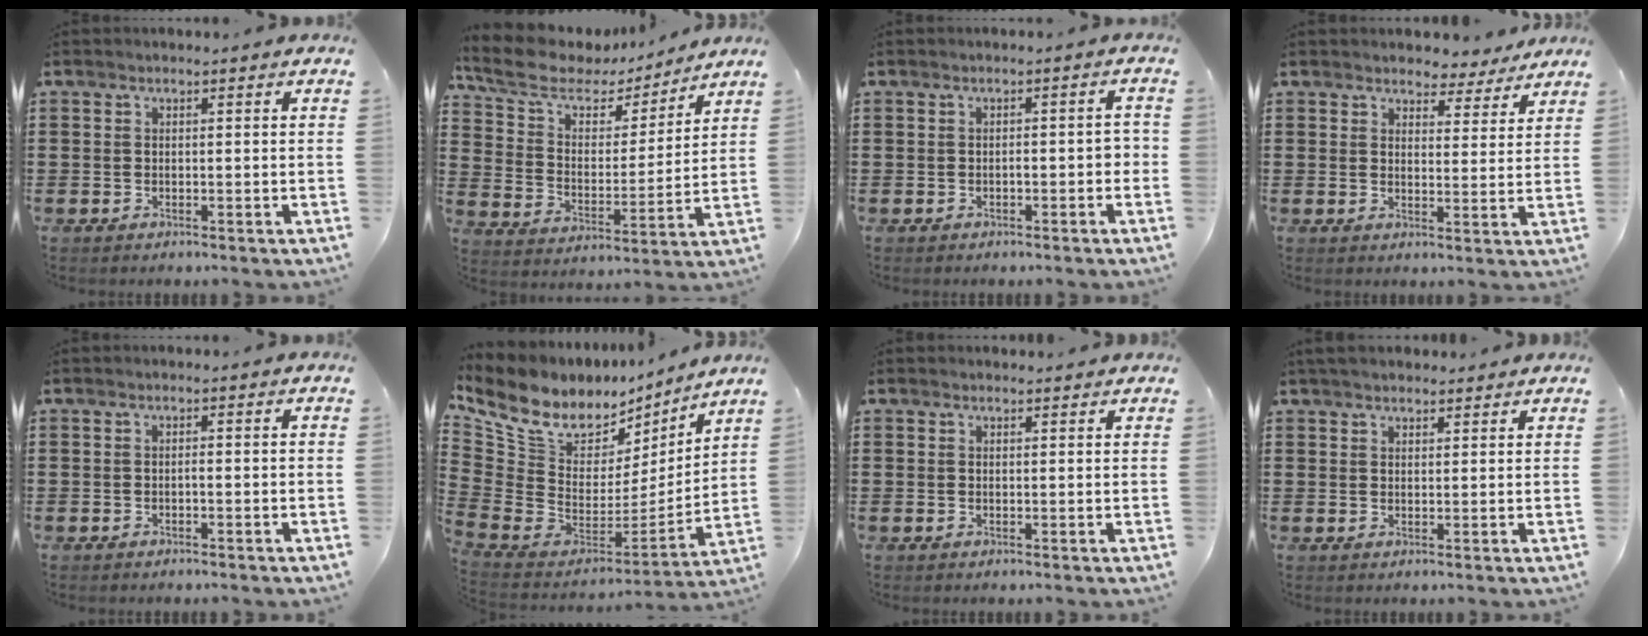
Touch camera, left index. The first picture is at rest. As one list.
[{"total": 8.0, "force": [6.3, 3.4, 3.5], "torque": [-0.102, -0.029, 0.109]}, {"total": 1.7, "force": [-0.6, 0.5, 1.4], "torque": [-0.027, 0.002, -0.013]}, {"total": 3.9, "force": [3.7, 1.1, 0.2], "torque": [-0.013, -0.015, 0.066]}, {"total": 0.5, "force": [-0.3, 0.1, 0.4], "torque": [-0.009, -0.001, -0.007]}, {"total": 9.0, "force": [6.5, 5.3, 3.4], "torque": [-0.118, -0.055, 0.115]}, {"total": 0.8, "force": [0.8, 0.2, 0.0], "torque": [-0.001, 0.001, 0.015]}, {"total": 2.6, "force": [2.4, 0.7, 0.6], "torque": [-0.017, 0.002, 0.047]}]